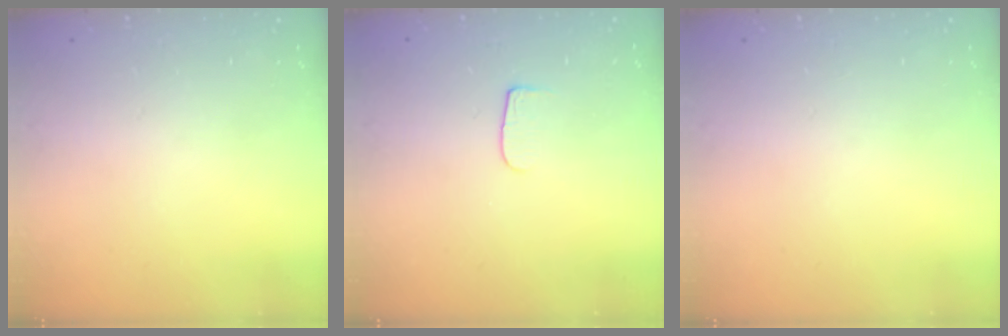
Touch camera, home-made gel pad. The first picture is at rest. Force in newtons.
{"total": 5.3, "press": 5.2, "slide": 0.6}
{"total": 0.0}